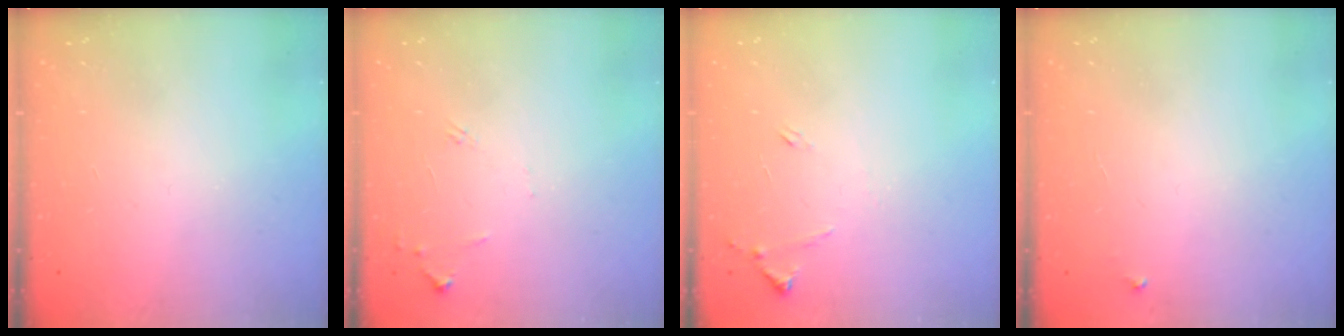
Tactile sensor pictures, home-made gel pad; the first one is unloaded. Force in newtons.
{"total": 6.3, "press": 6.3, "slide": 0.8}
{"total": 8.0, "press": 8.0, "slide": 0.7}
{"total": 2.2, "press": 2.2, "slide": 0.1}